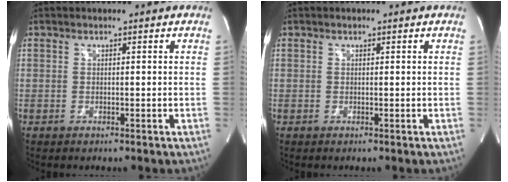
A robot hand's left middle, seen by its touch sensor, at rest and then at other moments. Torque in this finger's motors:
{"motor_torque": [0.08, 0.00, -0.04, 0.01]}